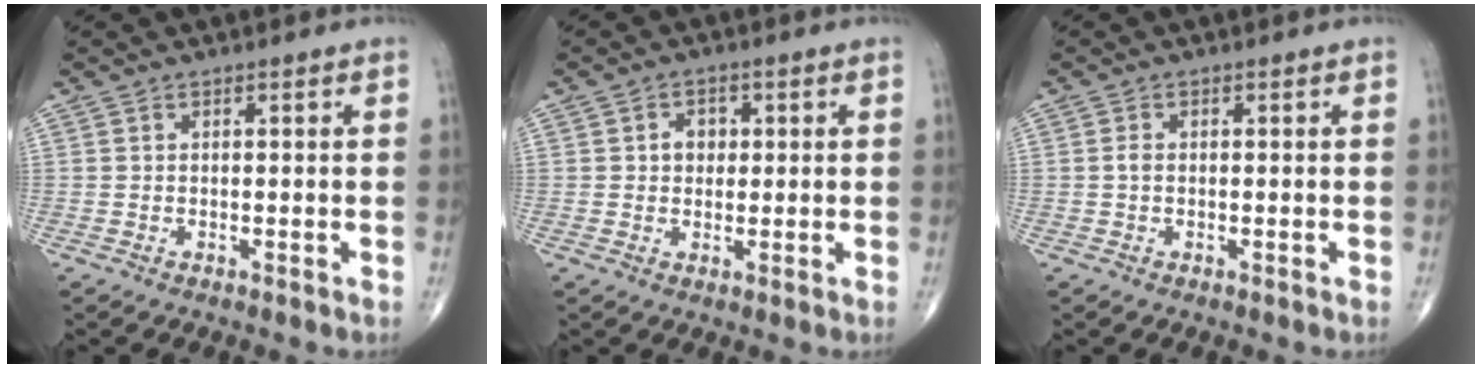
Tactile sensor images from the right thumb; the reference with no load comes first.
{"total": 3.3, "force": [0.6, 2.7, 1.8], "torque": [-0.009, 0.004, 0.007]}
{"total": 1.0, "force": [-0.1, 0.6, 0.8], "torque": [-0.016, 0.000, -0.002]}